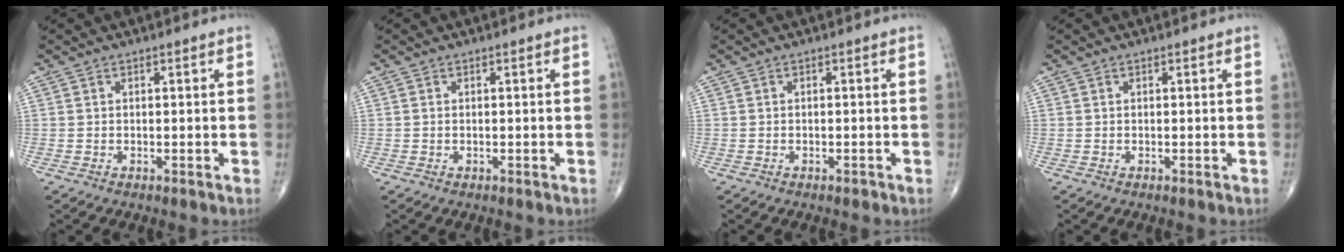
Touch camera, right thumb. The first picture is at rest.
{"total": 0.0}
{"total": 0.6, "force": [-0.5, 0.3, 0.3], "torque": [-0.005, 0.001, -0.007]}
{"total": 0.0}